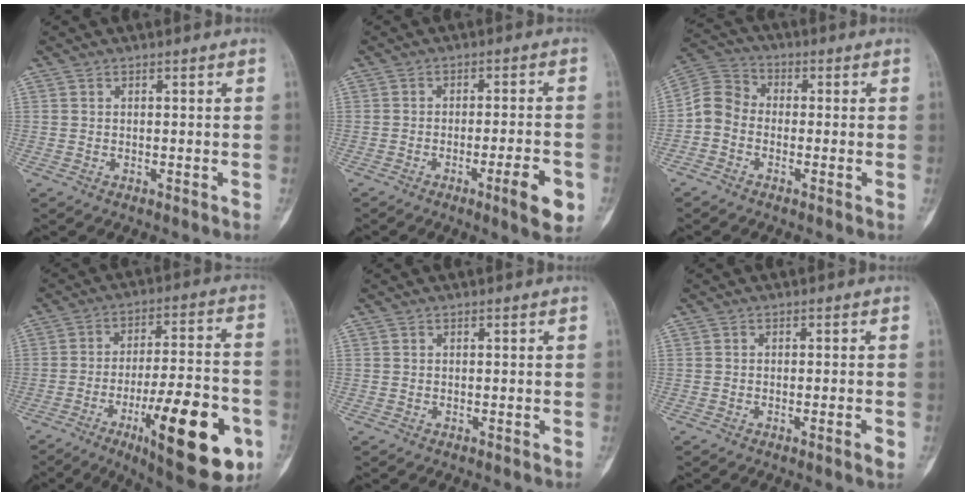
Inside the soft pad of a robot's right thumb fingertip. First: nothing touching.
{"total": 7.7, "force": [-3.3, 1.2, 6.9], "torque": [-0.091, 0.009, -0.044]}
{"total": 6.4, "force": [-1.7, 5.1, 3.4], "torque": [-0.056, 0.025, -0.052]}
{"total": 23.6, "force": [-9.2, 7.0, 20.5], "torque": [-0.268, 0.030, -0.128]}
{"total": 0.0}
{"total": 1.9, "force": [-0.9, 0.1, 1.7], "torque": [-0.026, -0.004, -0.015]}